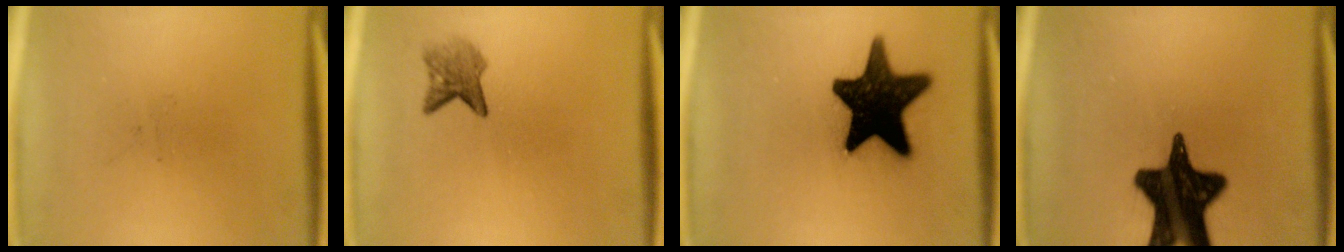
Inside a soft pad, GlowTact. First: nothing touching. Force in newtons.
{"total": 2.9}
{"total": 18.5}
{"total": 18.5}